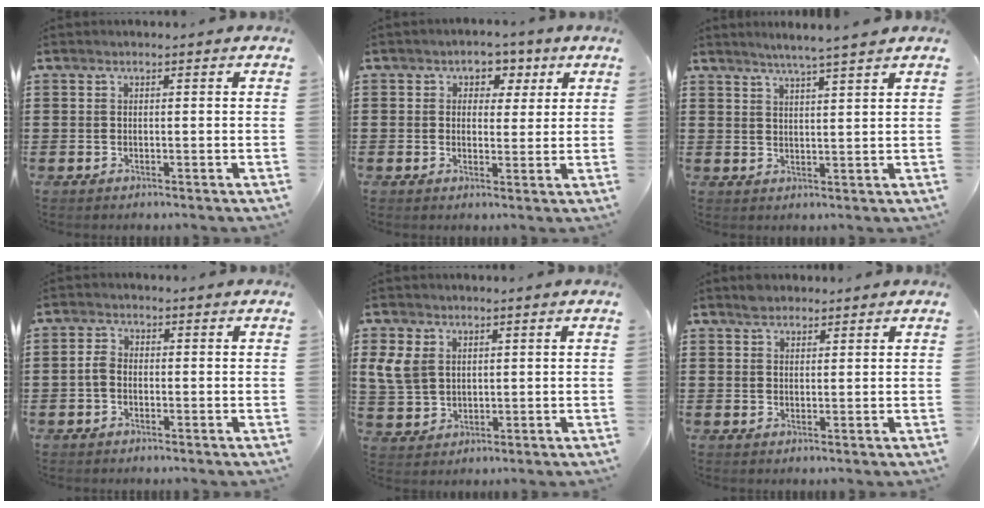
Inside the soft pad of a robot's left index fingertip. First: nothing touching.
{"total": 3.6, "force": [1.4, 3.2, 0.6], "torque": [-0.024, 0.010, 0.020]}
{"total": 3.7, "force": [3.3, -0.8, 1.4], "torque": [-0.037, -0.014, 0.058]}
{"total": 2.2, "force": [-0.7, 1.5, 1.4], "torque": [-0.043, -0.001, -0.018]}
{"total": 5.3, "force": [2.2, 4.0, 2.7], "torque": [-0.089, 0.006, 0.038]}
{"total": 2.2, "force": [2.0, 1.0, 0.2], "torque": [-0.009, 0.005, 0.040]}